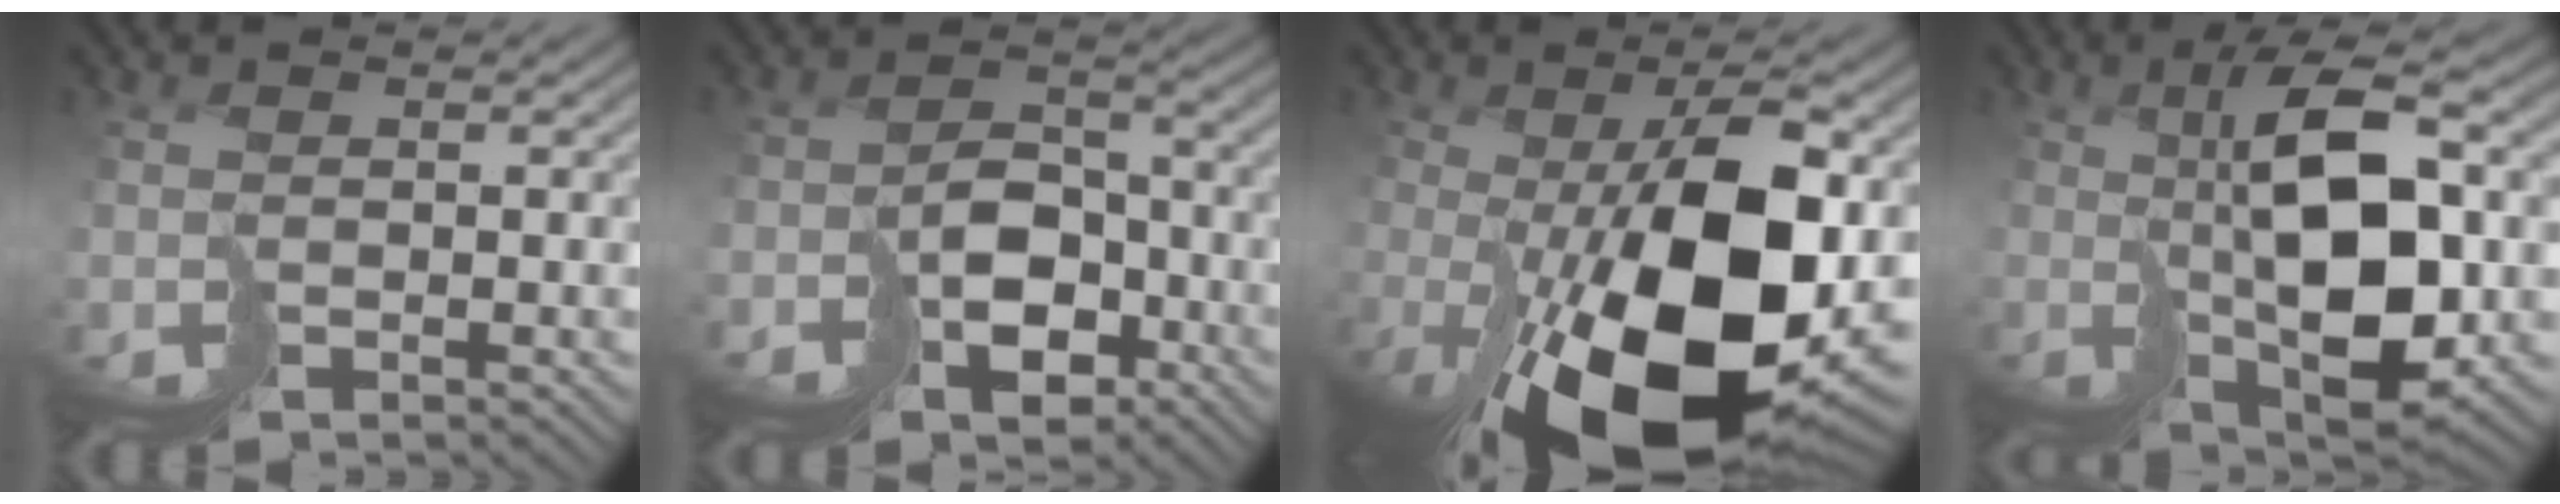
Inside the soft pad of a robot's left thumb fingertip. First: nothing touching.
{"total": 6.3, "force": [-3.6, 3.9, 3.3], "torque": [-0.043, -0.003, -0.062]}
{"total": 16.6, "force": [-2.5, 6.8, 14.9], "torque": [-0.221, -0.018, -0.028]}
{"total": 11.0, "force": [1.9, 3.9, 10.1], "torque": [-0.174, 0.006, 0.044]}